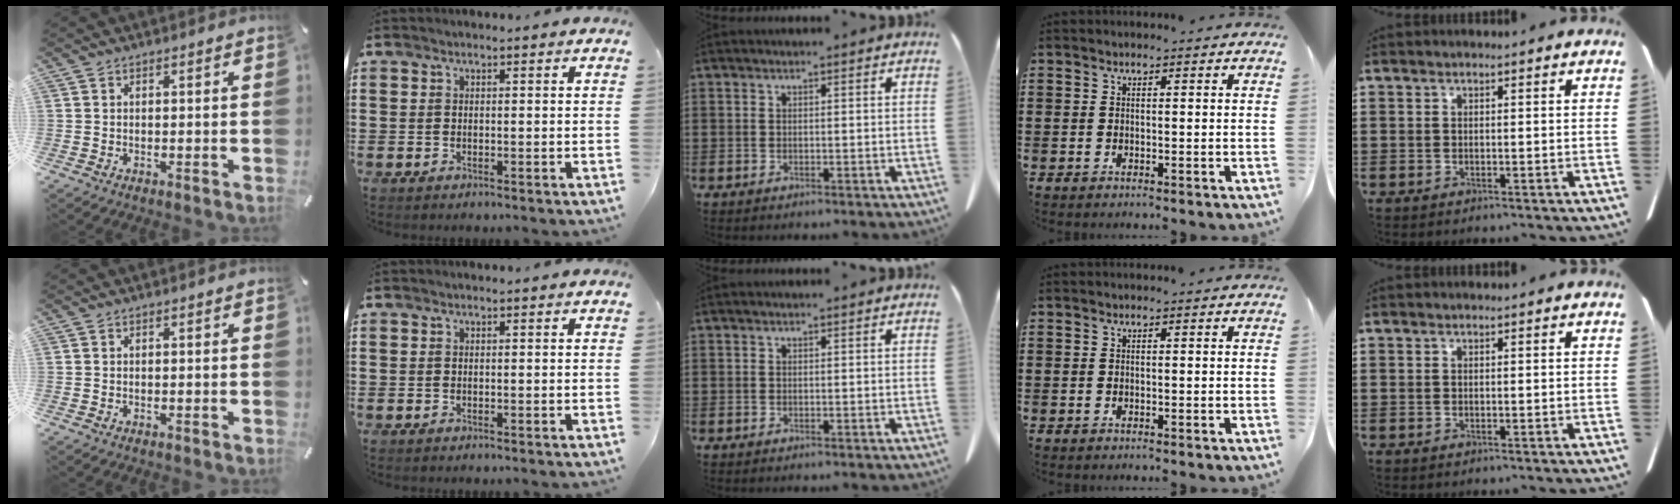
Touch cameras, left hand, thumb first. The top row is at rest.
{}